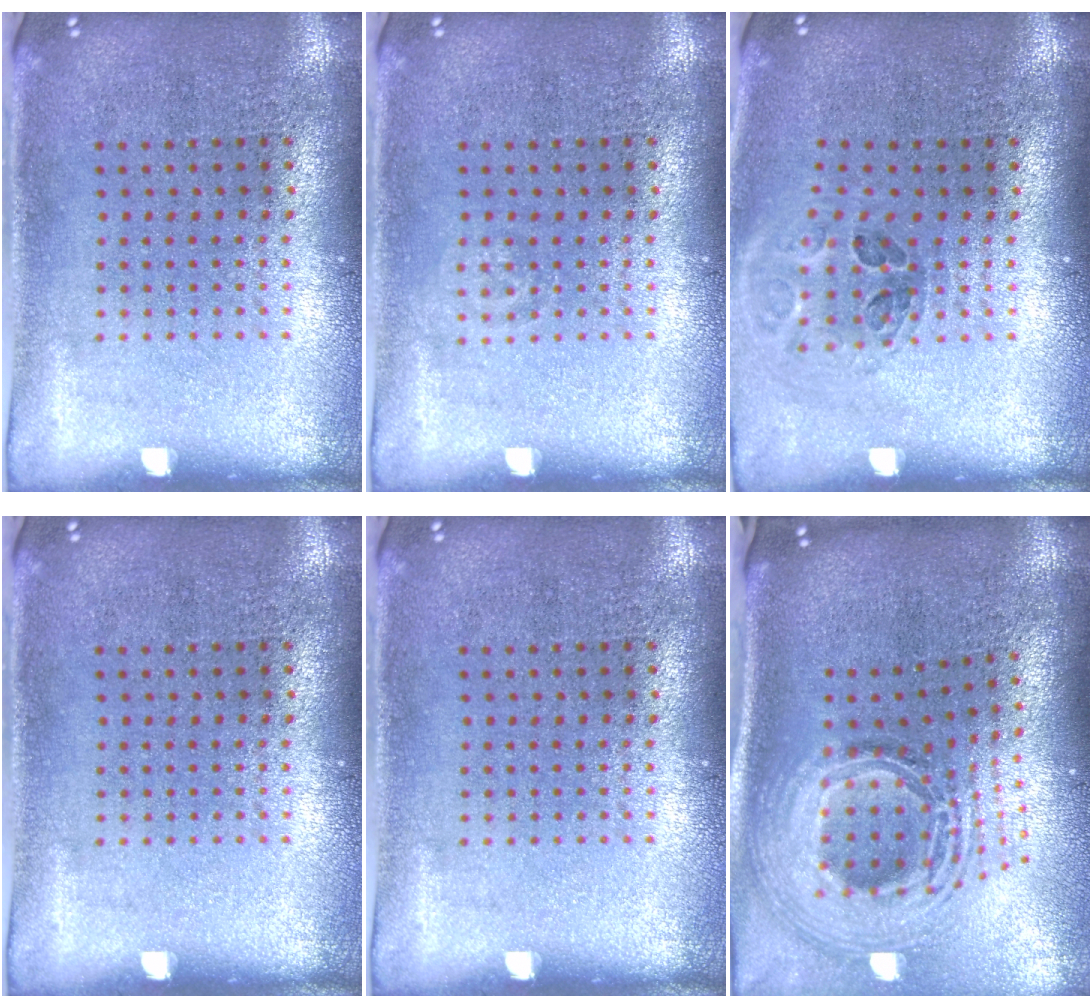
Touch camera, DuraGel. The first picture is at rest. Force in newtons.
{"total": 0.6, "press": 0.6, "slide": 0.2}
{"total": 1.0, "press": 1.0, "slide": 0.1}
{"total": 0.0}
{"total": 0.0}
{"total": 2.9, "press": 2.1, "slide": 2.1}